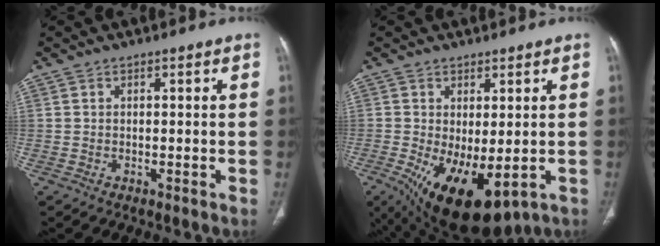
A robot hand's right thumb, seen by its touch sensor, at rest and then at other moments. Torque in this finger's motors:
{"motor_torque": [-0.33, 0.80, 0.07, 0.04, 0.16]}